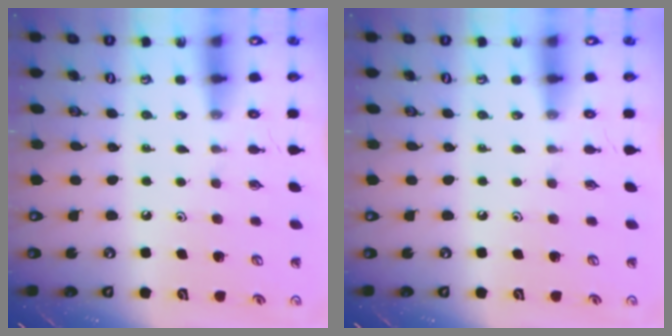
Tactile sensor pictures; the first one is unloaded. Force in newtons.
{"total": 0.0}